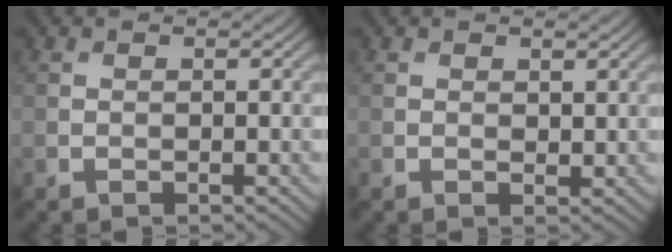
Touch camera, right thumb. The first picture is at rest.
{"total": 1.0, "force": [0.7, 0.5, 0.4], "torque": [-0.006, -0.003, 0.014]}